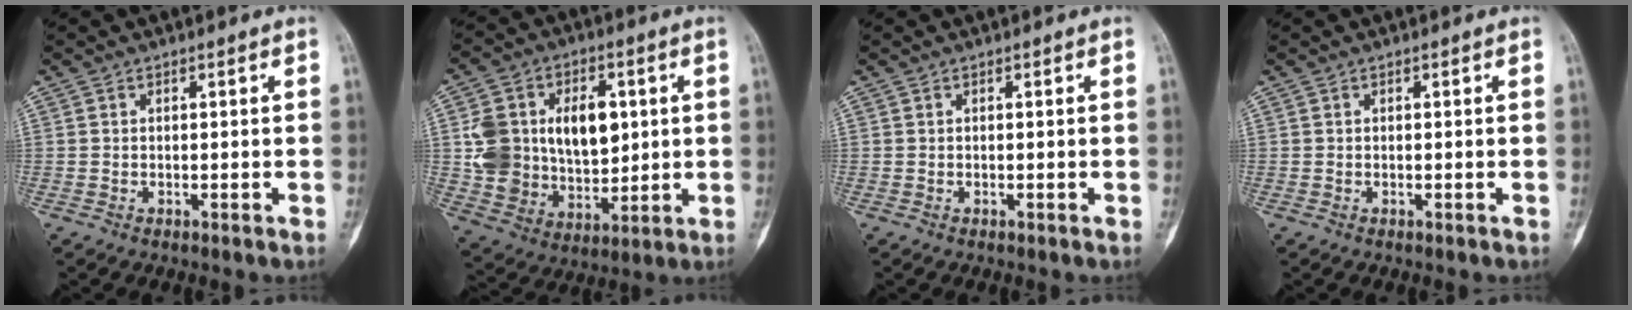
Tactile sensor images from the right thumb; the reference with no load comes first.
{"total": 18.4, "force": [3.0, 13.2, 12.4], "torque": [-0.176, -0.003, 0.070]}
{"total": 0.0}
{"total": 0.0}